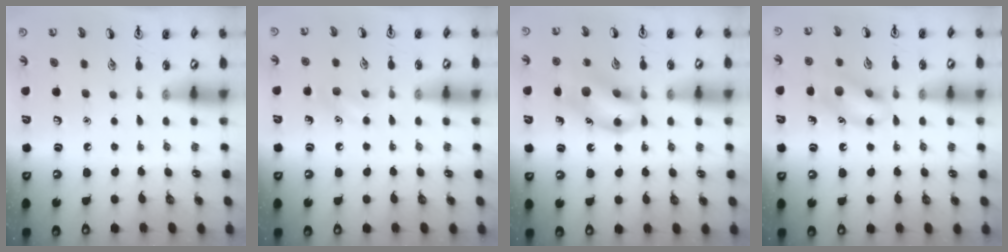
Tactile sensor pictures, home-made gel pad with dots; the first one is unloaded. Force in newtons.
{"total": 6.6, "press": 6.3, "slide": 2.0}
{"total": 14.1, "press": 13.8, "slide": 2.7}
{"total": 12.1, "press": 12.0, "slide": 0.8}